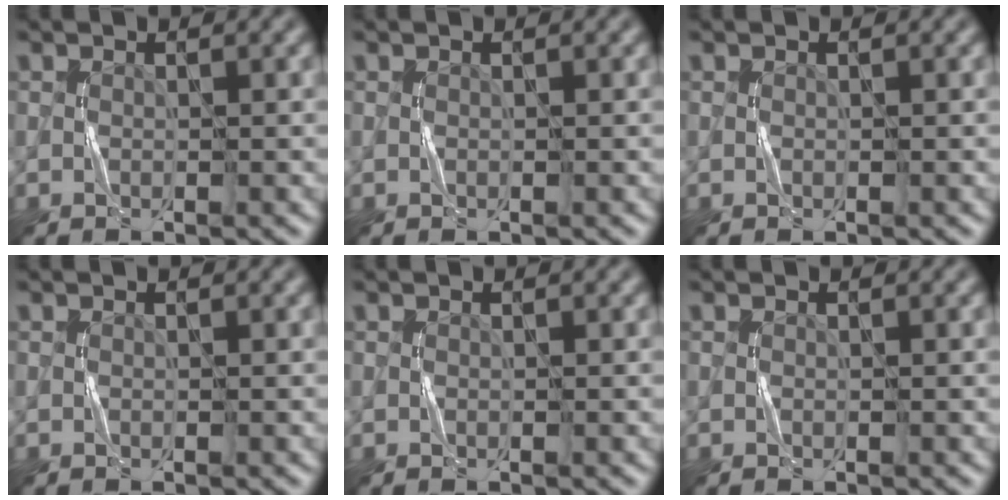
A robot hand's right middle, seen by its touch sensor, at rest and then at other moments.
{"total": 0.0}
{"total": 0.0}
{"total": 0.0}
{"total": 0.0}
{"total": 0.0}